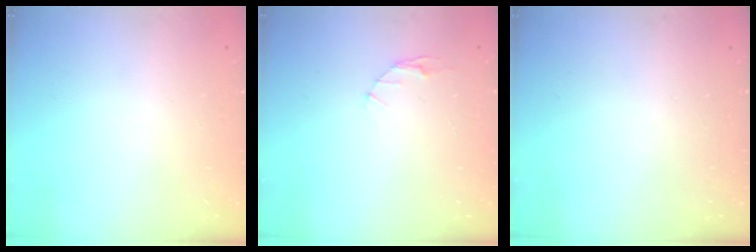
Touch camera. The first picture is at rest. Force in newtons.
{"total": 3.1, "press": 3.1, "slide": 0.4}
{"total": 0.0}